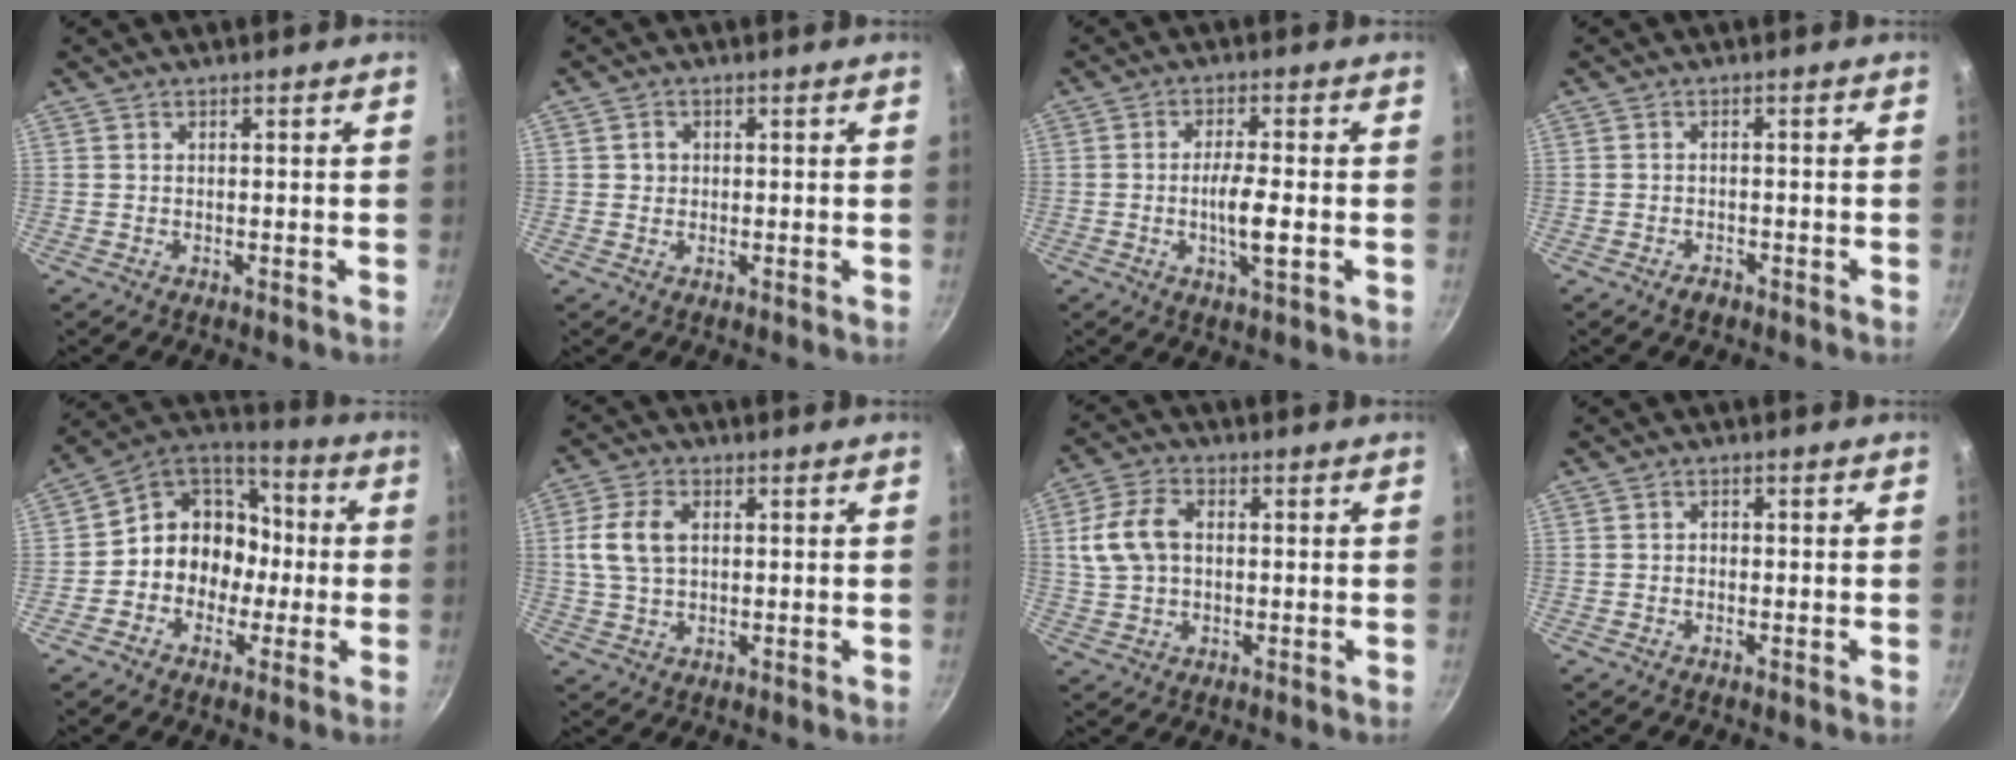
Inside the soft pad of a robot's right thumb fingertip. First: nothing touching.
{"total": 1.8, "force": [0.2, 1.7, 0.6], "torque": [-0.004, 0.004, 0.001]}
{"total": 6.3, "force": [-1.2, 1.2, 6.1], "torque": [-0.113, 0.005, -0.024]}
{"total": 1.9, "force": [-1.4, 1.0, 0.8], "torque": [-0.011, 0.014, -0.020]}
{"total": 13.5, "force": [-2.0, 11.7, 6.4], "torque": [-0.045, 0.052, -0.051]}
{"total": 7.7, "force": [1.3, 5.0, 5.7], "torque": [-0.107, 0.009, 0.023]}
{"total": 9.2, "force": [1.0, 6.4, 6.5], "torque": [-0.122, 0.018, 0.016]}
{"total": 0.9, "force": [-0.4, 0.8, 0.4], "torque": [-0.005, 0.004, -0.007]}